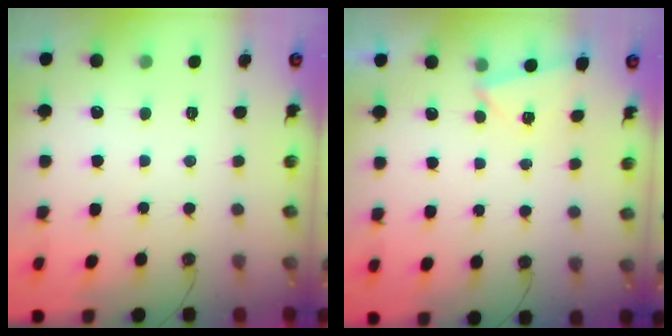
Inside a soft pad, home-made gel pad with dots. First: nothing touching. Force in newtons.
{"total": 2.4, "press": 2.1, "slide": 1.1}